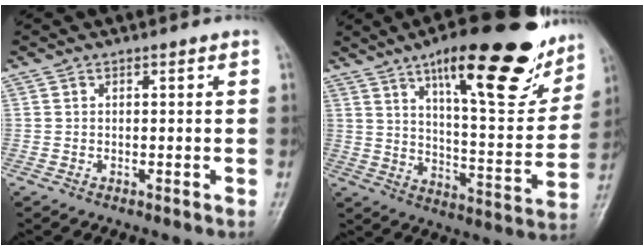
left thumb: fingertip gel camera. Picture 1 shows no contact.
{"total": 25.2, "force": [15.1, 7.6, 18.7], "torque": [-0.225, -0.055, 0.228]}